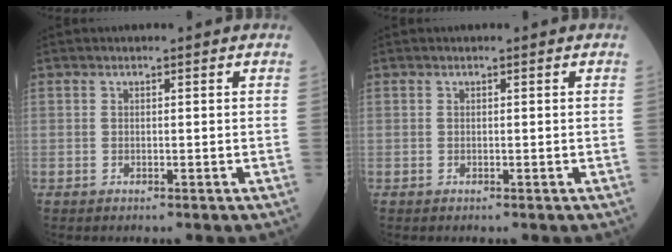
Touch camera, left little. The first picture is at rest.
{"total": 0.0}